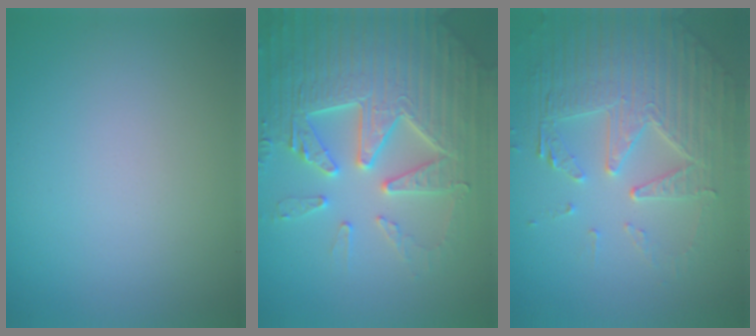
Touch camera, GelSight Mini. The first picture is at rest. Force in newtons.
{"total": 7.6, "press": 7.5, "slide": 1.5}
{"total": 6.5, "press": 5.1, "slide": 4.1}